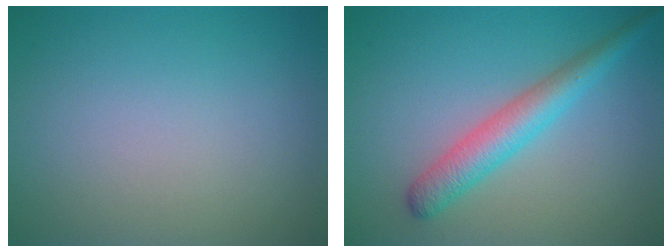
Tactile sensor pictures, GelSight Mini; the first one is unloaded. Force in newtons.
{"total": 3.9, "press": 3.9, "slide": 0.1}